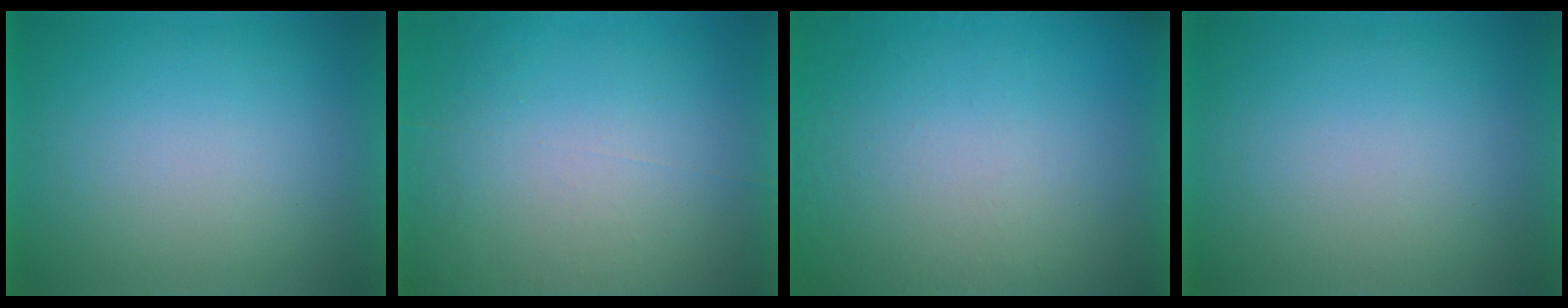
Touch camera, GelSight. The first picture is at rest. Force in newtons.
{"total": 7.1}
{"total": 5.1}
{"total": 0.0}